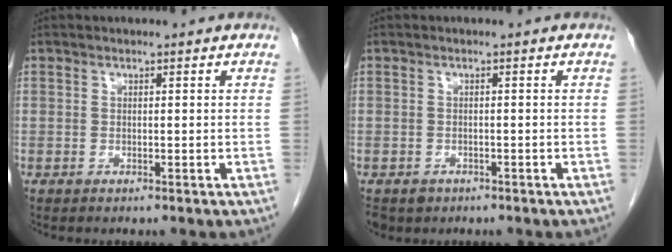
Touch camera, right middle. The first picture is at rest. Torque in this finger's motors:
{"motor_torque": [-0.01, 0.04, -0.02, 0.00]}